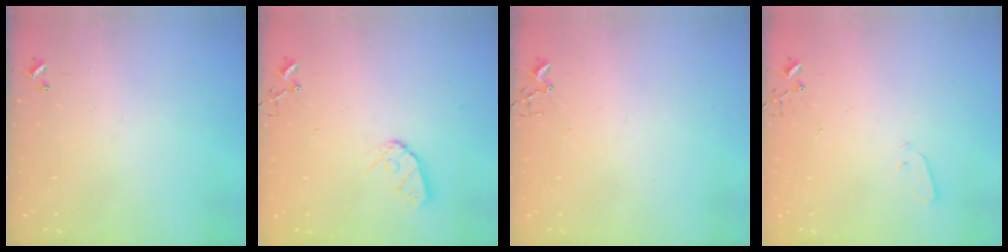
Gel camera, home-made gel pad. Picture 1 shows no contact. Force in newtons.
{"total": 9.0, "press": 8.9, "slide": 0.8}
{"total": 1.9, "press": 1.9, "slide": 0.2}
{"total": 2.9, "press": 2.9, "slide": 0.4}